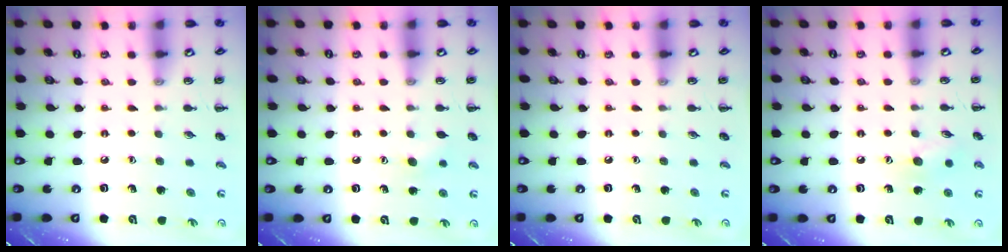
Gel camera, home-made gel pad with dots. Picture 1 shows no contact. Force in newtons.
{"total": 5.0, "press": 4.9, "slide": 1.3}
{"total": 0.0}
{"total": 7.5, "press": 7.4, "slide": 1.3}